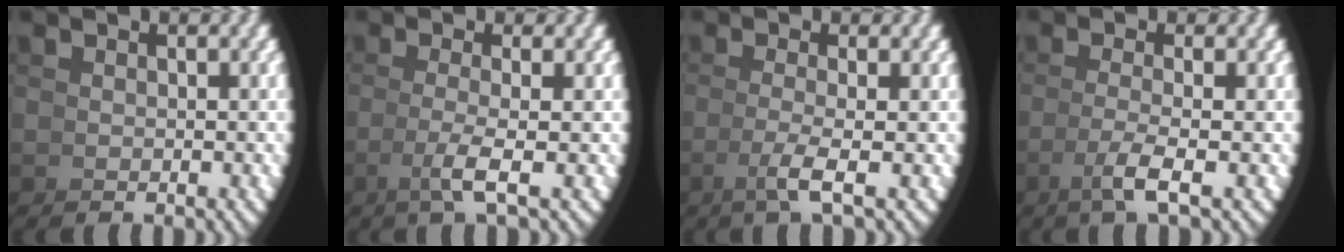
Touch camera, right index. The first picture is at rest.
{"total": 2.6, "force": [-0.4, -0.7, 2.5], "torque": [-0.050, -0.005, -0.001]}
{"total": 2.5, "force": [-0.5, -0.7, 2.4], "torque": [-0.048, -0.006, -0.004]}
{"total": 2.9, "force": [-0.8, -0.6, 2.7], "torque": [-0.052, -0.006, -0.008]}